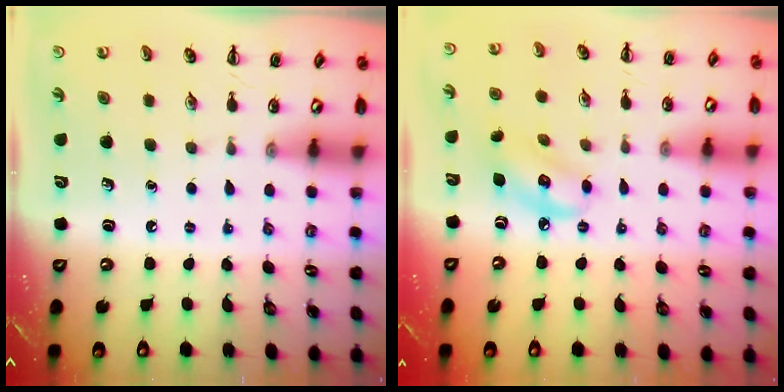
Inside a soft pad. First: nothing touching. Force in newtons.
{"total": 7.5, "press": 7.5, "slide": 0.3}